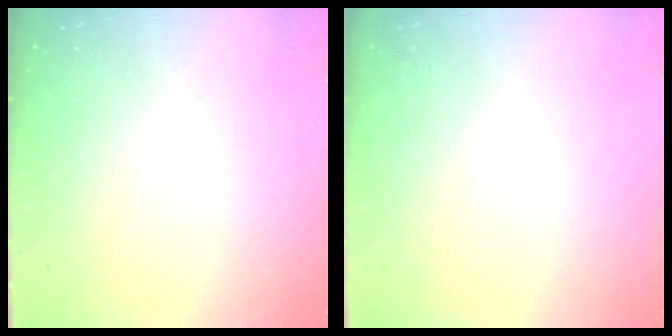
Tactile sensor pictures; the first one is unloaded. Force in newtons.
{"total": 0.0}